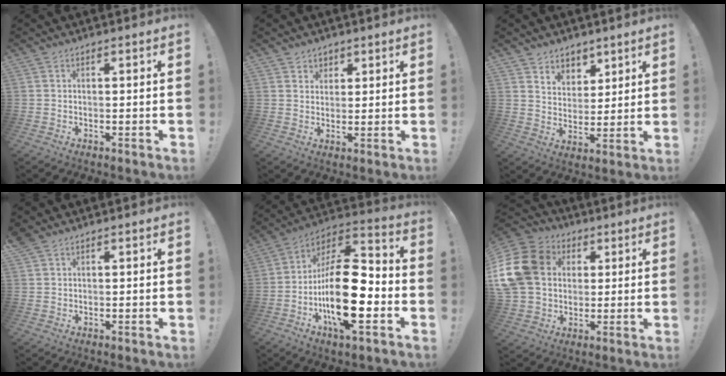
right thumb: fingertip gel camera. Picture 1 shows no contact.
{"total": 3.8, "force": [2.6, 2.7, 0.0], "torque": [0.009, -0.015, 0.044]}
{"total": 7.1, "force": [5.2, 4.9, 0.0], "torque": [0.005, -0.047, 0.100]}
{"total": 2.0, "force": [1.6, 1.0, 0.7], "torque": [-0.009, -0.007, 0.029]}
{"total": 23.7, "force": [-5.9, 9.8, 20.7], "torque": [-0.369, 0.033, -0.088]}
{"total": 18.8, "force": [3.3, 14.7, 11.2], "torque": [-0.216, 0.004, 0.068]}